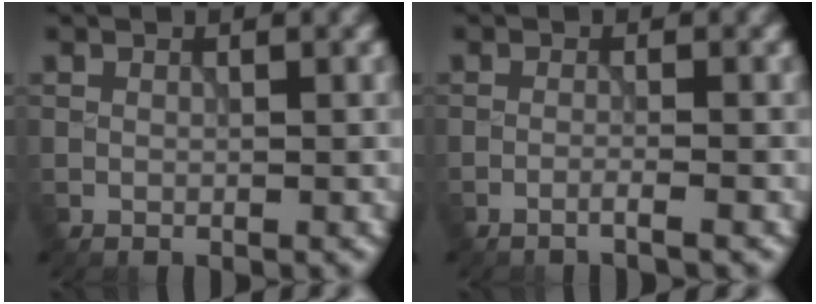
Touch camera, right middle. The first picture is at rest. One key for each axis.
{"total": 1.4, "fx": -0.8, "fy": 0.2, "fz": 1.2, "tx": -0.008, "ty": 0.000, "tz": -0.029}